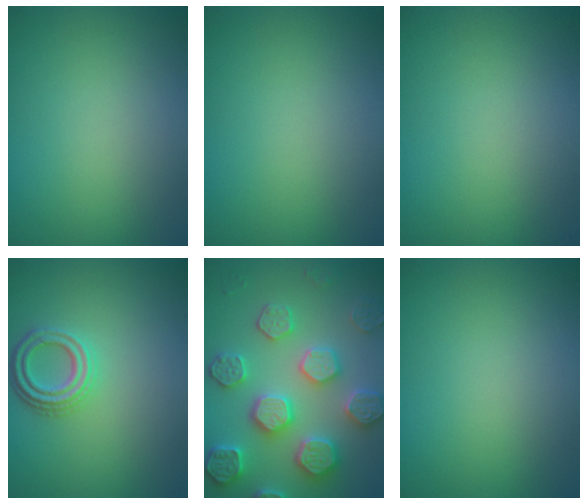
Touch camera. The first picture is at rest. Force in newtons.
{"total": 0.0}
{"total": 0.0}
{"total": 3.0, "press": 2.7, "slide": 1.1}
{"total": 6.3, "press": 6.2, "slide": 1.5}
{"total": 0.0}